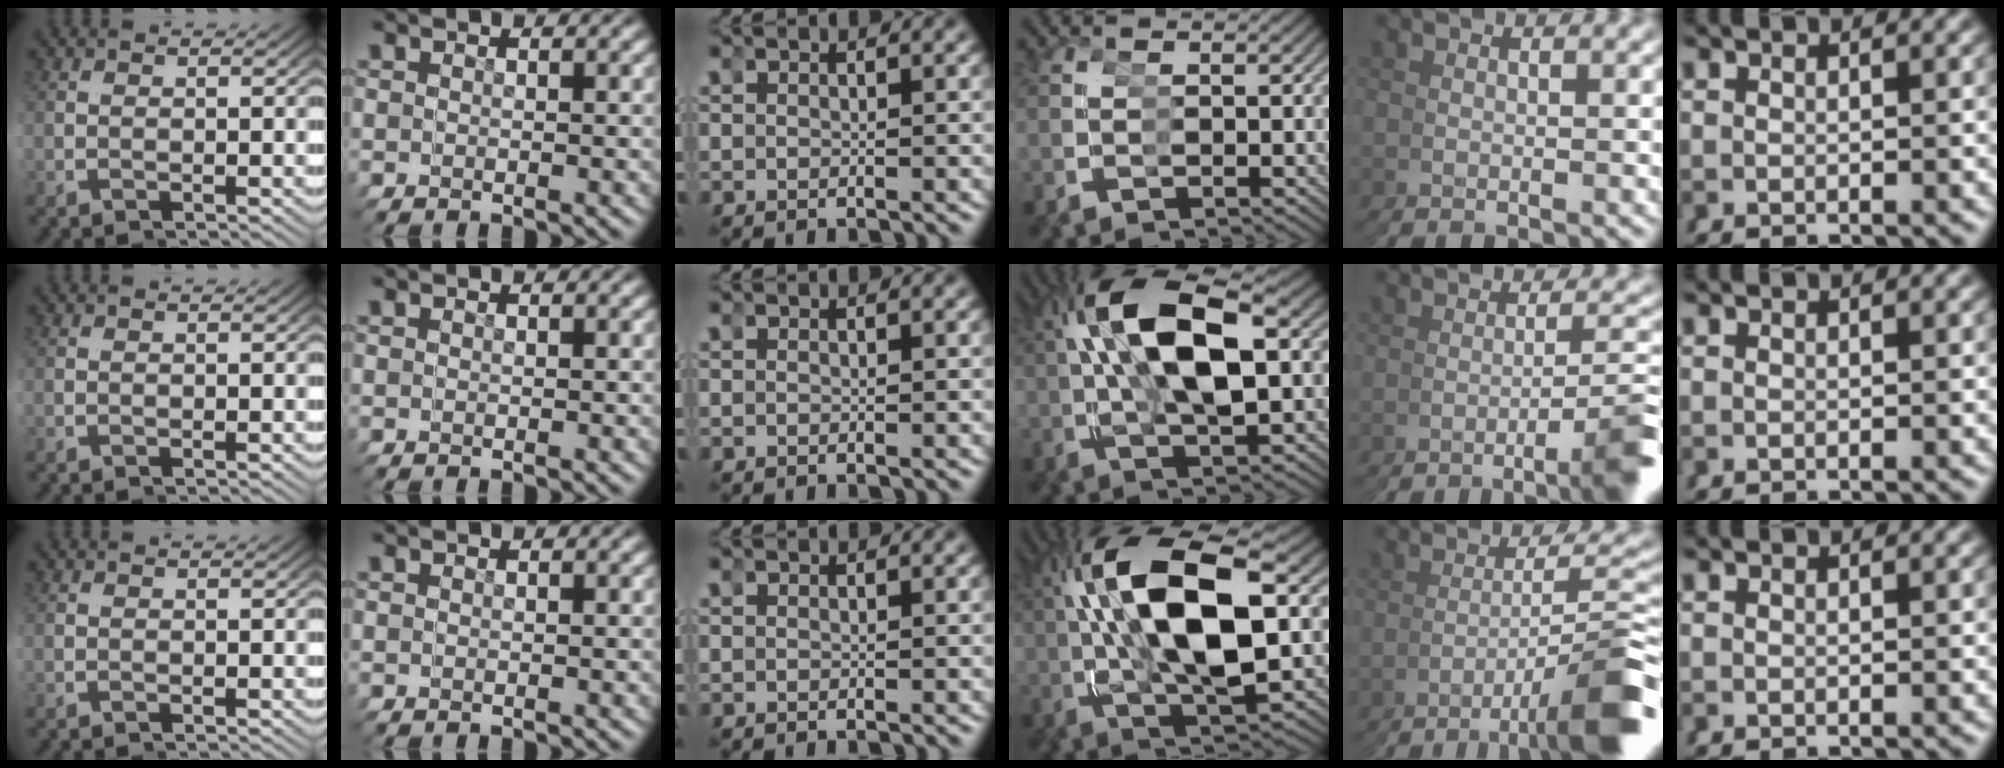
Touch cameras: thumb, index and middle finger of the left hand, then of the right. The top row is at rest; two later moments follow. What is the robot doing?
{"motion": "grasp_and_lifting", "object": "toy banana"}